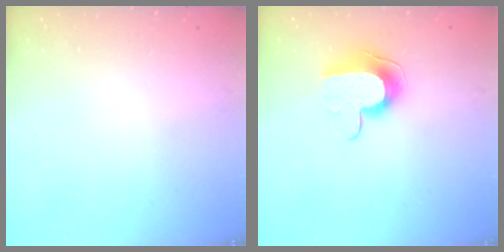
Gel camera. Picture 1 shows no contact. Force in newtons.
{"total": 9.8, "press": 9.8, "slide": 0.6}